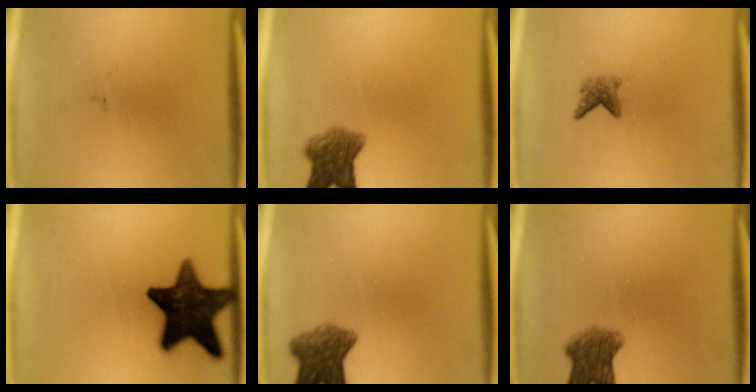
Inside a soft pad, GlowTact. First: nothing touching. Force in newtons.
{"total": 6.2}
{"total": 2.1}
{"total": 16.9}
{"total": 6.7}
{"total": 5.8}